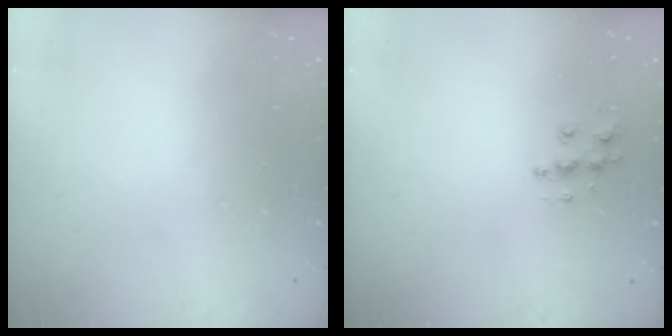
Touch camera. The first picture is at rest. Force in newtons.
{"total": 7.5, "press": 7.5, "slide": 0.1}